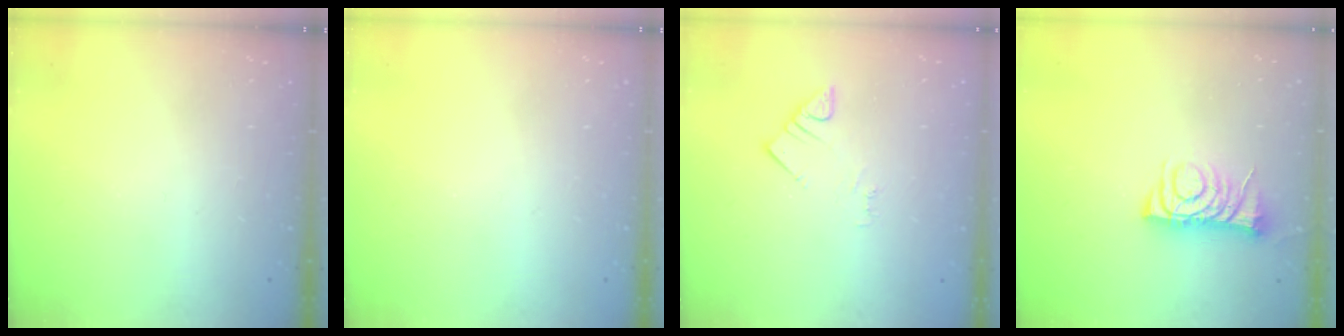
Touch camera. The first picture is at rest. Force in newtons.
{"total": 0.0}
{"total": 2.8, "press": 2.8, "slide": 0.2}
{"total": 7.6, "press": 7.5, "slide": 0.9}